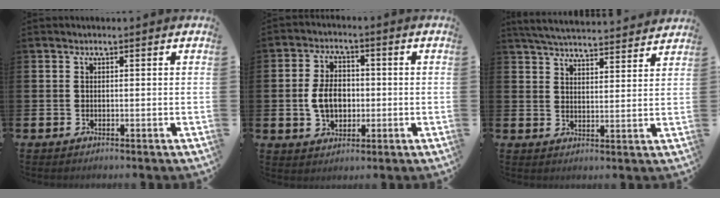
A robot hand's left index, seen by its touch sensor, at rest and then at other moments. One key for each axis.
{"total": 5.8, "fx": -0.5, "fy": 4.1, "fz": 4.1, "tx": -0.076, "ty": 0.007, "tz": -0.015}
{"total": 5.5, "fx": 5.4, "fy": 0.4, "fz": 0.9, "tx": -0.036, "ty": -0.036, "tz": 0.095}